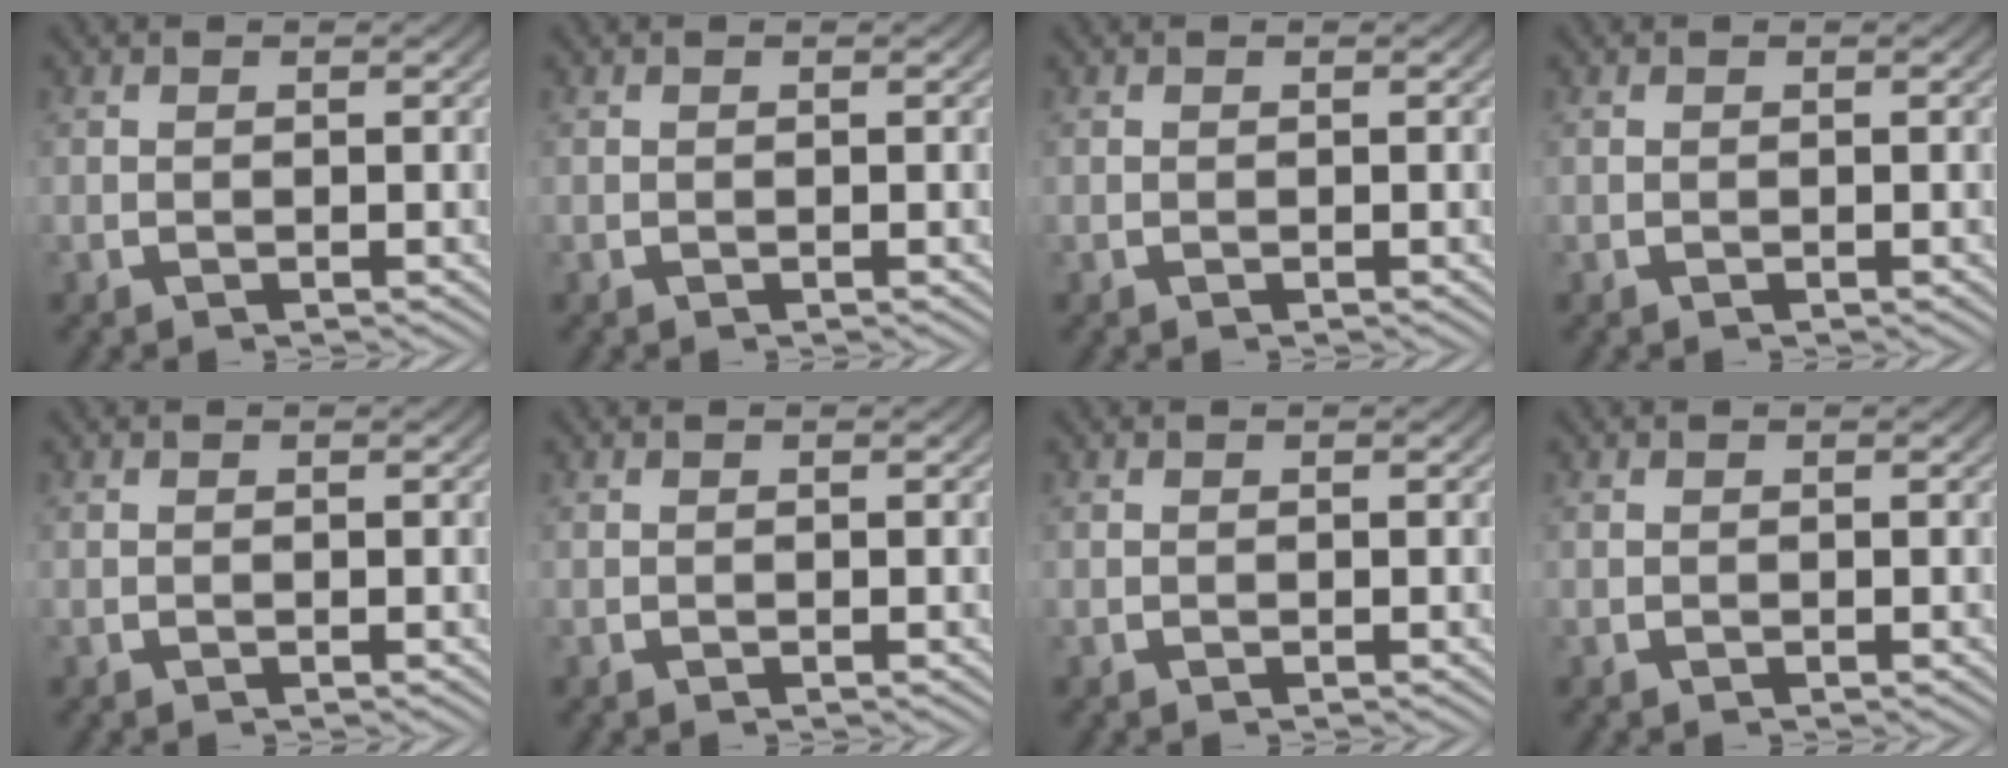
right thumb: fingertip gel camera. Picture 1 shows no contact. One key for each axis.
{"total": 0.0}
{"total": 0.0}
{"total": 0.0}
{"total": 0.0}
{"total": 0.0}
{"total": 0.0}
{"total": 0.0}